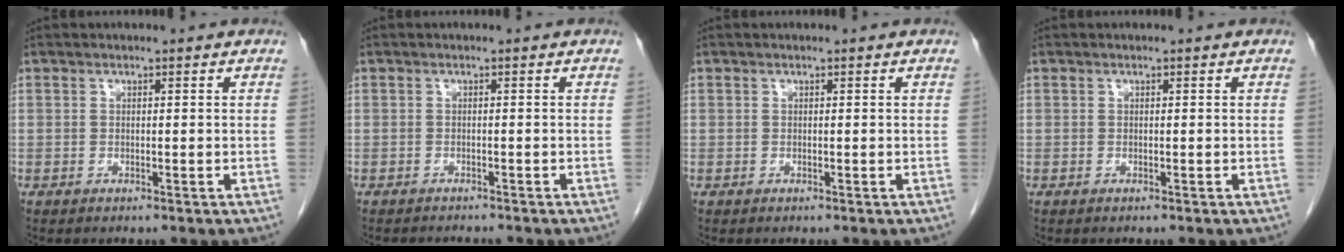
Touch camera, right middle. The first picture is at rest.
{"total": 2.9, "force": [-2.8, 0.4, 0.7], "torque": [-0.010, -0.008, -0.036]}
{"total": 0.0}
{"total": 0.0}